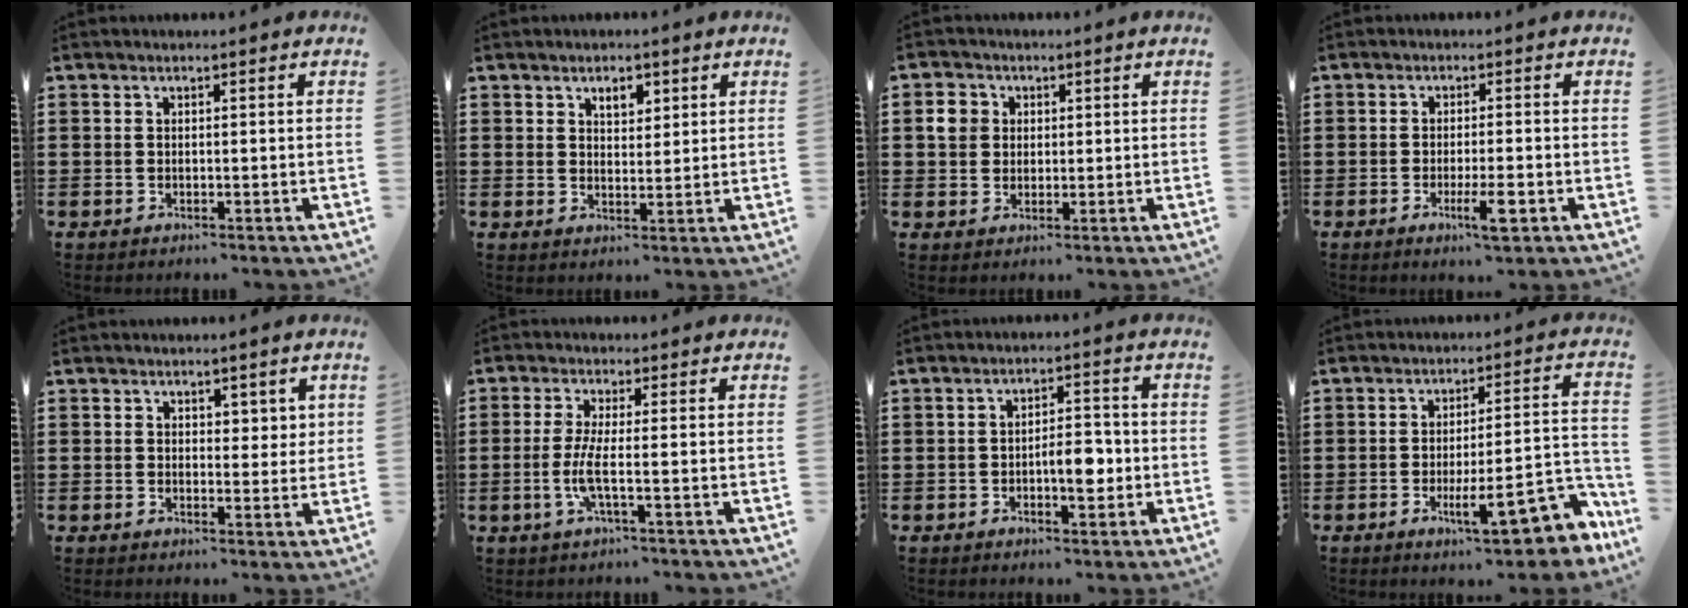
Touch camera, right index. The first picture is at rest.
{"total": 2.9, "force": [1.9, 1.6, 1.5], "torque": [-0.020, -0.001, 0.030]}
{"total": 3.2, "force": [0.6, 3.0, 1.0], "torque": [-0.033, 0.010, 0.008]}
{"total": 4.6, "force": [-1.9, 0.4, 4.2], "torque": [-0.080, -0.017, -0.033]}
{"total": 2.4, "force": [1.6, 1.7, 0.6], "torque": [-0.002, 0.003, 0.027]}
{"total": 4.8, "force": [-1.1, 0.1, 4.7], "torque": [-0.112, -0.017, -0.031]}
{"total": 4.8, "force": [-1.2, 1.9, 4.3], "torque": [-0.058, -0.001, -0.025]}
{"total": 11.9, "force": [-5.8, 3.2, 9.9], "torque": [-0.126, 0.004, -0.098]}